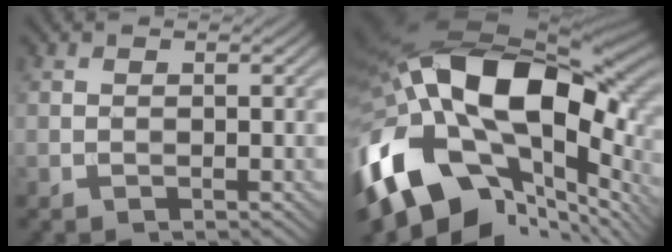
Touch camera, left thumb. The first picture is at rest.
{"total": 21.3, "force": [-3.4, 13.0, 16.6], "torque": [-0.355, -0.034, -0.044]}